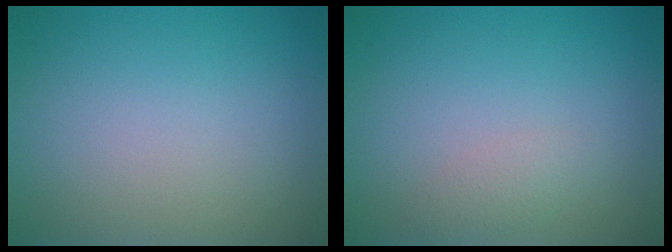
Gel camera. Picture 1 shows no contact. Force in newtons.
{"total": 1.1, "press": 1.1, "slide": 0.0}